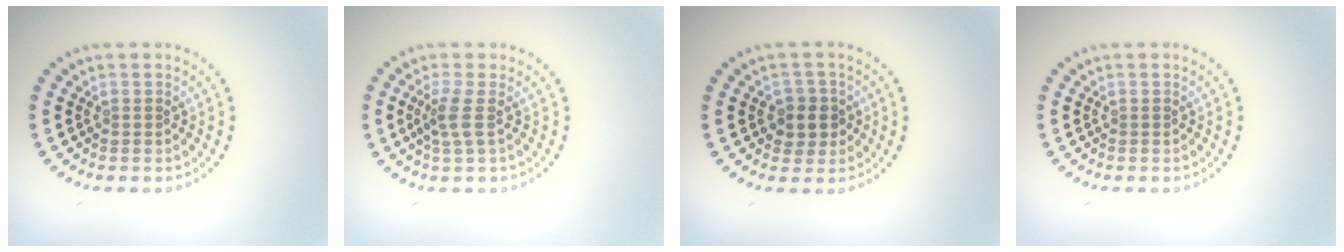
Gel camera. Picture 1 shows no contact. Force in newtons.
{"total": 1.9, "press": 1.4, "slide": 1.3}
{"total": 2.5, "press": 2.3, "slide": 0.9}
{"total": 0.0}